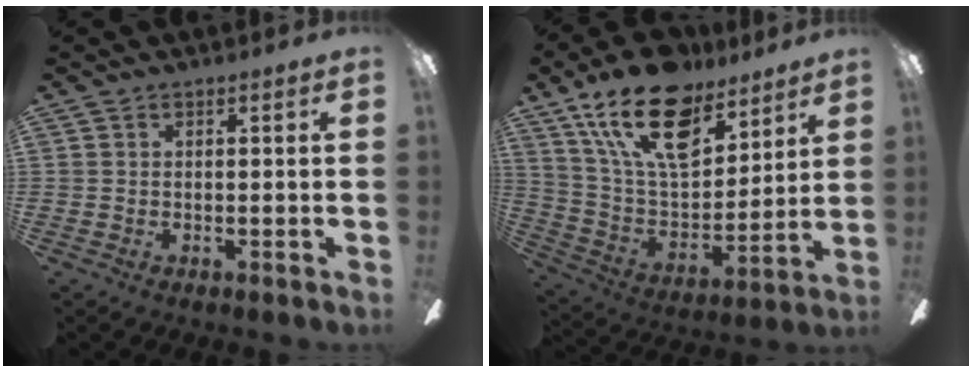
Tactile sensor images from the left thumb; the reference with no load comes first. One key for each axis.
{"total": 21.5, "fx": 13.7, "fy": 10.8, "fz": 12.6, "tx": -0.226, "ty": -0.076, "tz": 0.242}